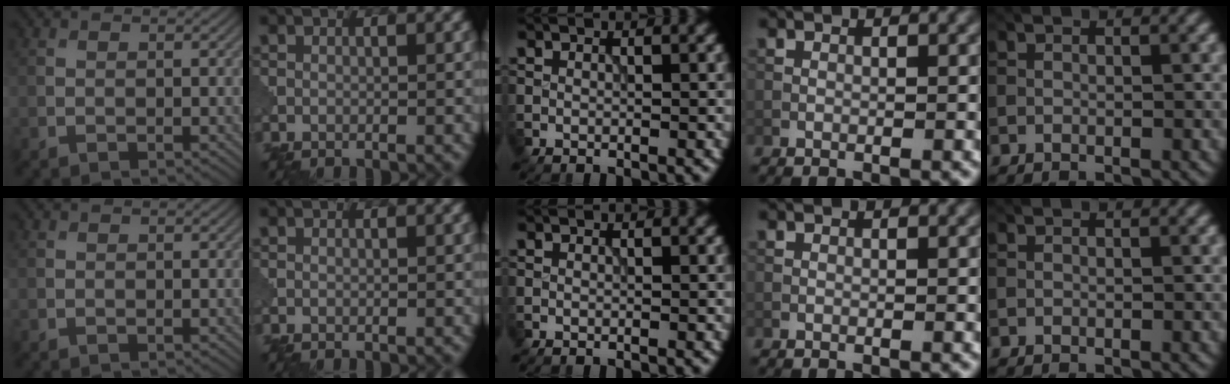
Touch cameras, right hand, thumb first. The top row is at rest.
{}